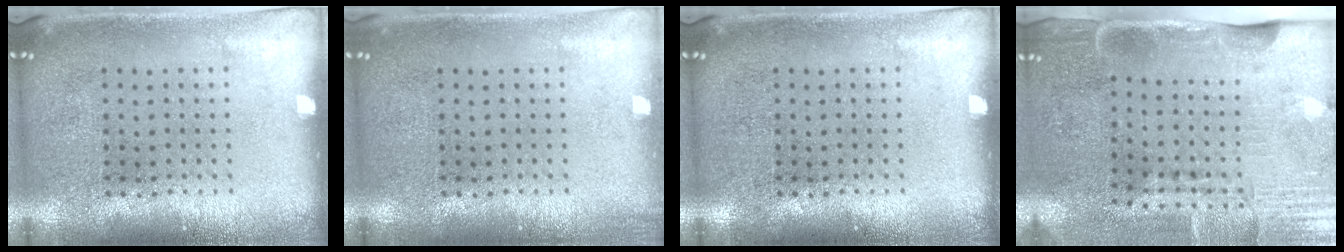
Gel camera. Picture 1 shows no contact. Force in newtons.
{"total": 0.7, "press": 0.7, "slide": 0.0}
{"total": 0.0}
{"total": 4.3, "press": 3.6, "slide": 2.4}